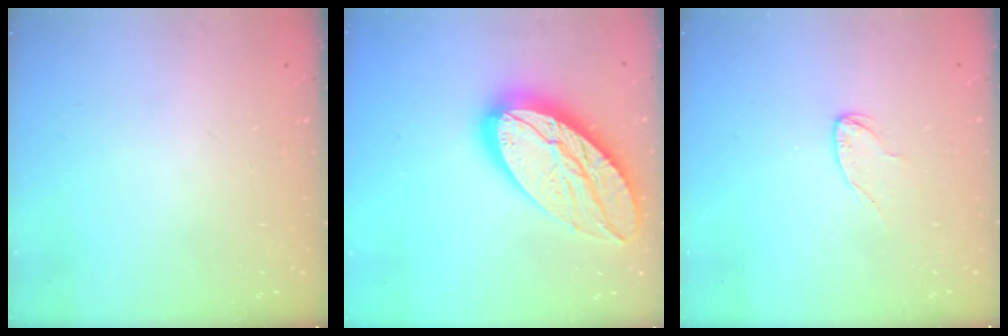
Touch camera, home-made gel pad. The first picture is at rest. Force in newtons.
{"total": 24.4, "press": 24.3, "slide": 1.9}
{"total": 4.7, "press": 4.7, "slide": 0.4}